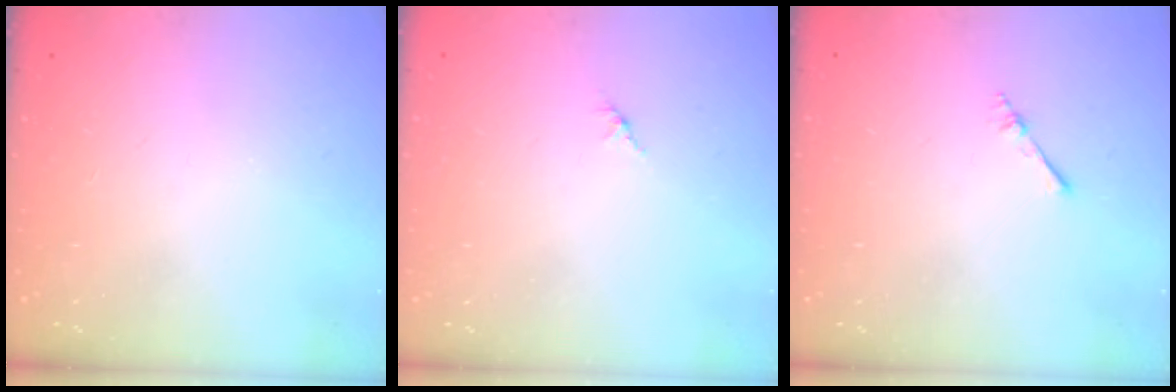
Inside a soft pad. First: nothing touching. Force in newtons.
{"total": 1.4, "press": 1.4, "slide": 0.4}
{"total": 2.2, "press": 2.1, "slide": 0.3}